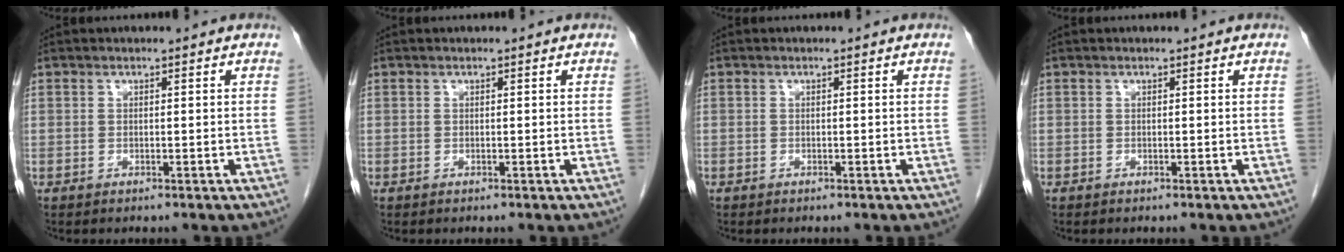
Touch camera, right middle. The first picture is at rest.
{"total": 0.0}
{"total": 0.0}
{"total": 0.0}